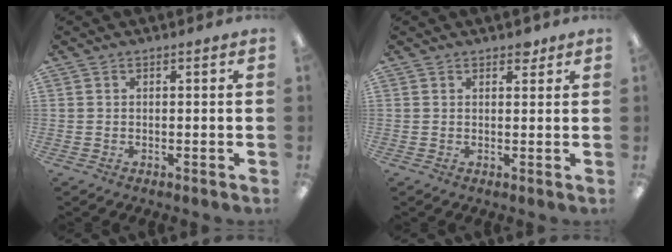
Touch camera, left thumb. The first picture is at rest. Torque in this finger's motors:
{"motor_torque": [0.22, 0.12, 0.08, -0.23, 0.02]}